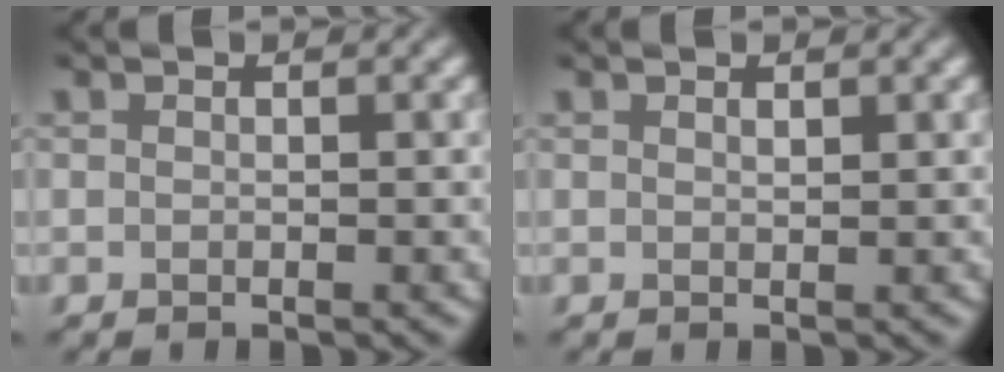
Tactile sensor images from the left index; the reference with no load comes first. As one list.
[{"total": 0.7, "force": [0.6, 0.1, 0.4], "torque": [-0.009, 0.000, 0.008]}]